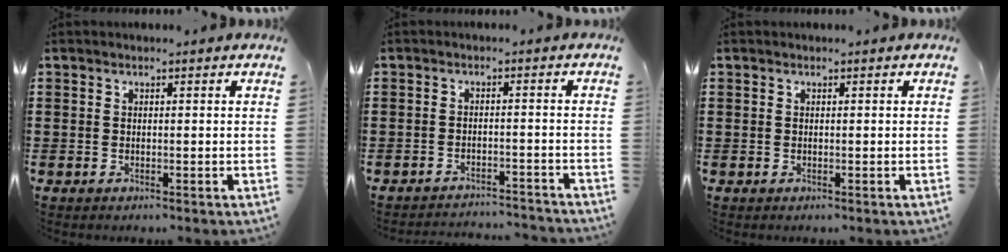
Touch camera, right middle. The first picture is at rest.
{"total": 2.7, "force": [-2.7, -0.1, 0.2], "torque": [-0.009, -0.001, -0.056]}
{"total": 0.0}